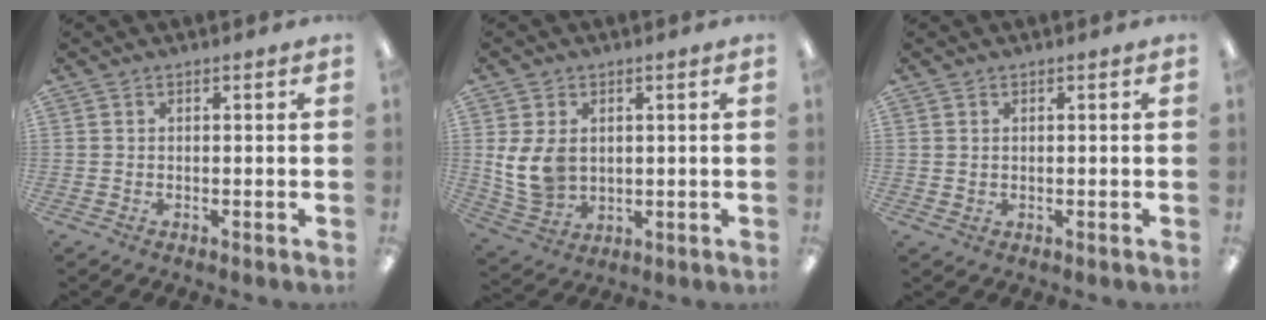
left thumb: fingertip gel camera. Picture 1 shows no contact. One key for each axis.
{"total": 9.3, "fx": 1.5, "fy": 7.1, "fz": 5.8, "tx": -0.136, "ty": 0.004, "tz": 0.031}
{"total": 0.8, "fx": 0.6, "fy": 0.6, "fz": 0.1, "tx": -0.002, "ty": 0.002, "tz": 0.010}